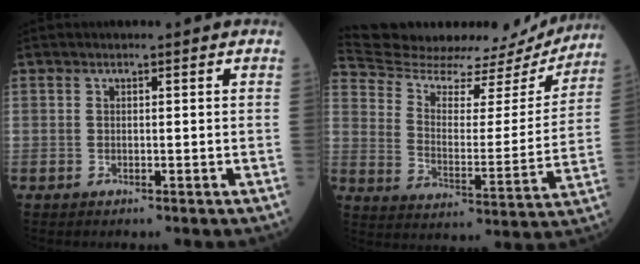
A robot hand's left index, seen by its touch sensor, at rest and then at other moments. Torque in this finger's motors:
{"motor_torque": [-0.11, -1.26, -0.04, 0.01]}